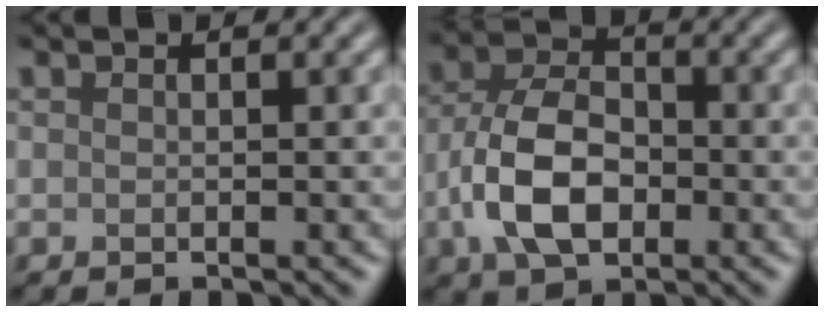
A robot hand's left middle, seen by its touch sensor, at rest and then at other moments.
{"total": 7.0, "force": [-1.8, 4.4, 5.2], "torque": [-0.110, 0.006, -0.040]}